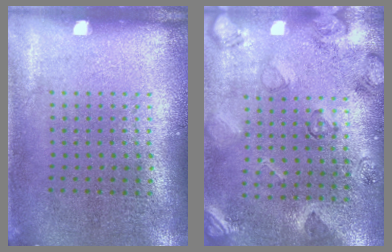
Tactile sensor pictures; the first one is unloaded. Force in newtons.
{"total": 2.5, "press": 1.9, "slide": 1.6}